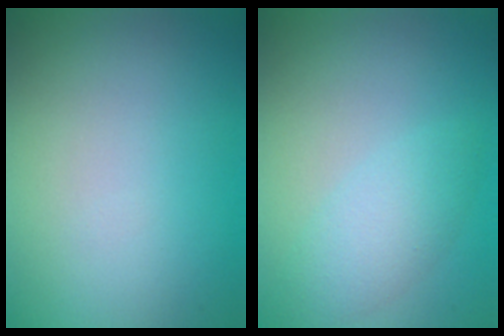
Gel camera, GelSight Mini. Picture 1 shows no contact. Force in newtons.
{"total": 2.8, "press": 2.8, "slide": 0.1}